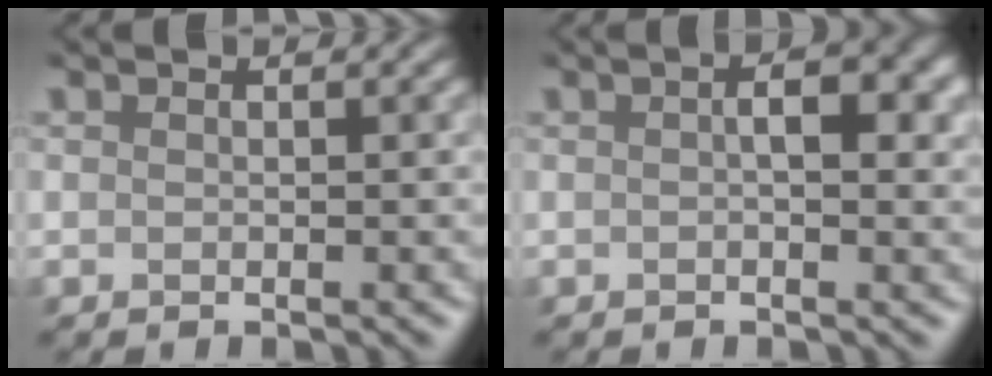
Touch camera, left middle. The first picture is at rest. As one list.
[{"total": 3.5, "force": [0.5, 1.3, 3.2], "torque": [-0.035, 0.008, 0.002]}]